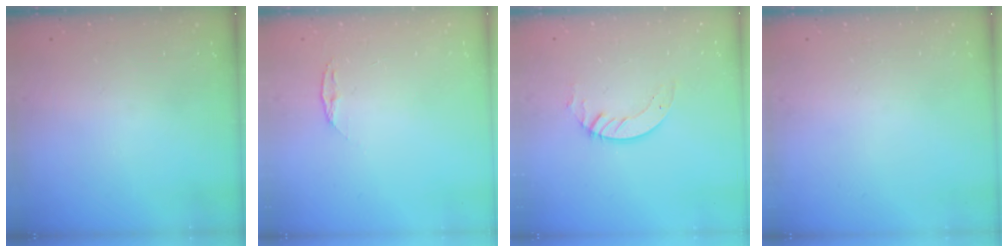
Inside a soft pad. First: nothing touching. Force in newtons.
{"total": 4.1, "press": 4.1, "slide": 0.5}
{"total": 3.6, "press": 3.6, "slide": 0.4}
{"total": 0.0}